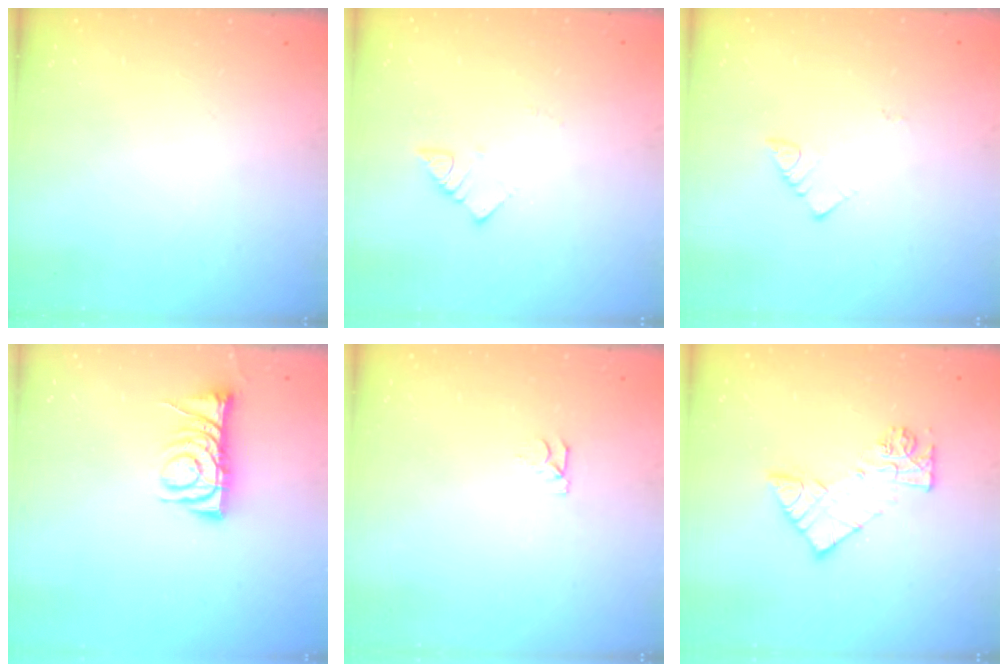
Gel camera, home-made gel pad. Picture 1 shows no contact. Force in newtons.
{"total": 2.4, "press": 2.4, "slide": 0.4}
{"total": 2.7, "press": 2.7, "slide": 0.3}
{"total": 7.6, "press": 7.6, "slide": 0.4}
{"total": 3.1, "press": 3.1, "slide": 0.3}
{"total": 10.2, "press": 10.2, "slide": 0.5}